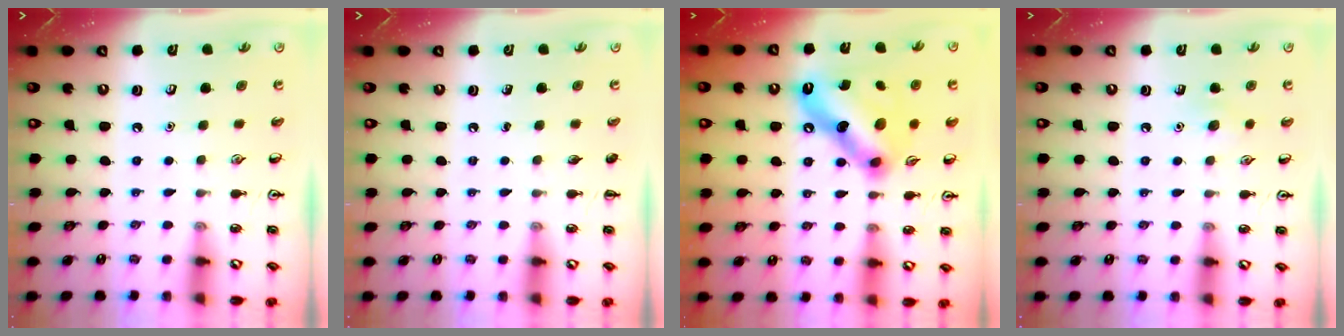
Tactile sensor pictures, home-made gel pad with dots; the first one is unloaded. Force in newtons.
{"total": 0.0}
{"total": 17.0, "press": 17.0, "slide": 1.2}
{"total": 5.3, "press": 5.0, "slide": 1.6}